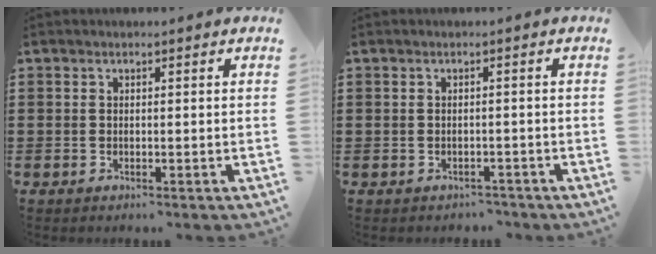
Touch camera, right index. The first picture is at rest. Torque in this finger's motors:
{"motor_torque": [-0.94, 0.77, -1.05, -0.21]}